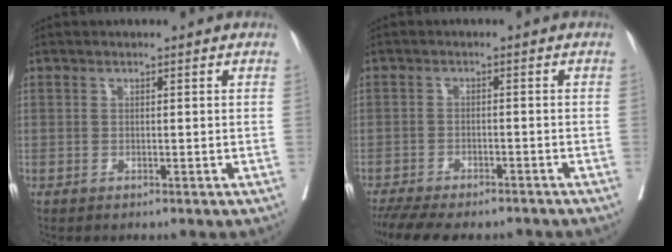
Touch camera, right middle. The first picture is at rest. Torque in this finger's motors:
{"motor_torque": [1.01, -1.07, 0.16, 0.03]}